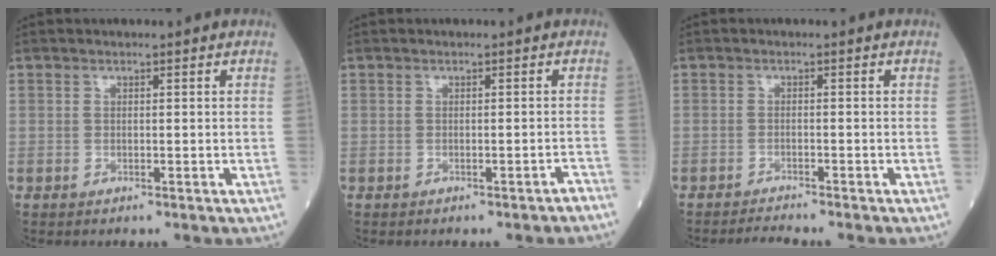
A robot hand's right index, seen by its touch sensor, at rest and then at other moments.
{"total": 0.9, "force": [-0.7, 0.0, 0.5], "torque": [-0.010, 0.006, -0.009]}
{"total": 2.2, "force": [-2.1, -0.7, 0.2], "torque": [-0.008, -0.010, -0.037]}